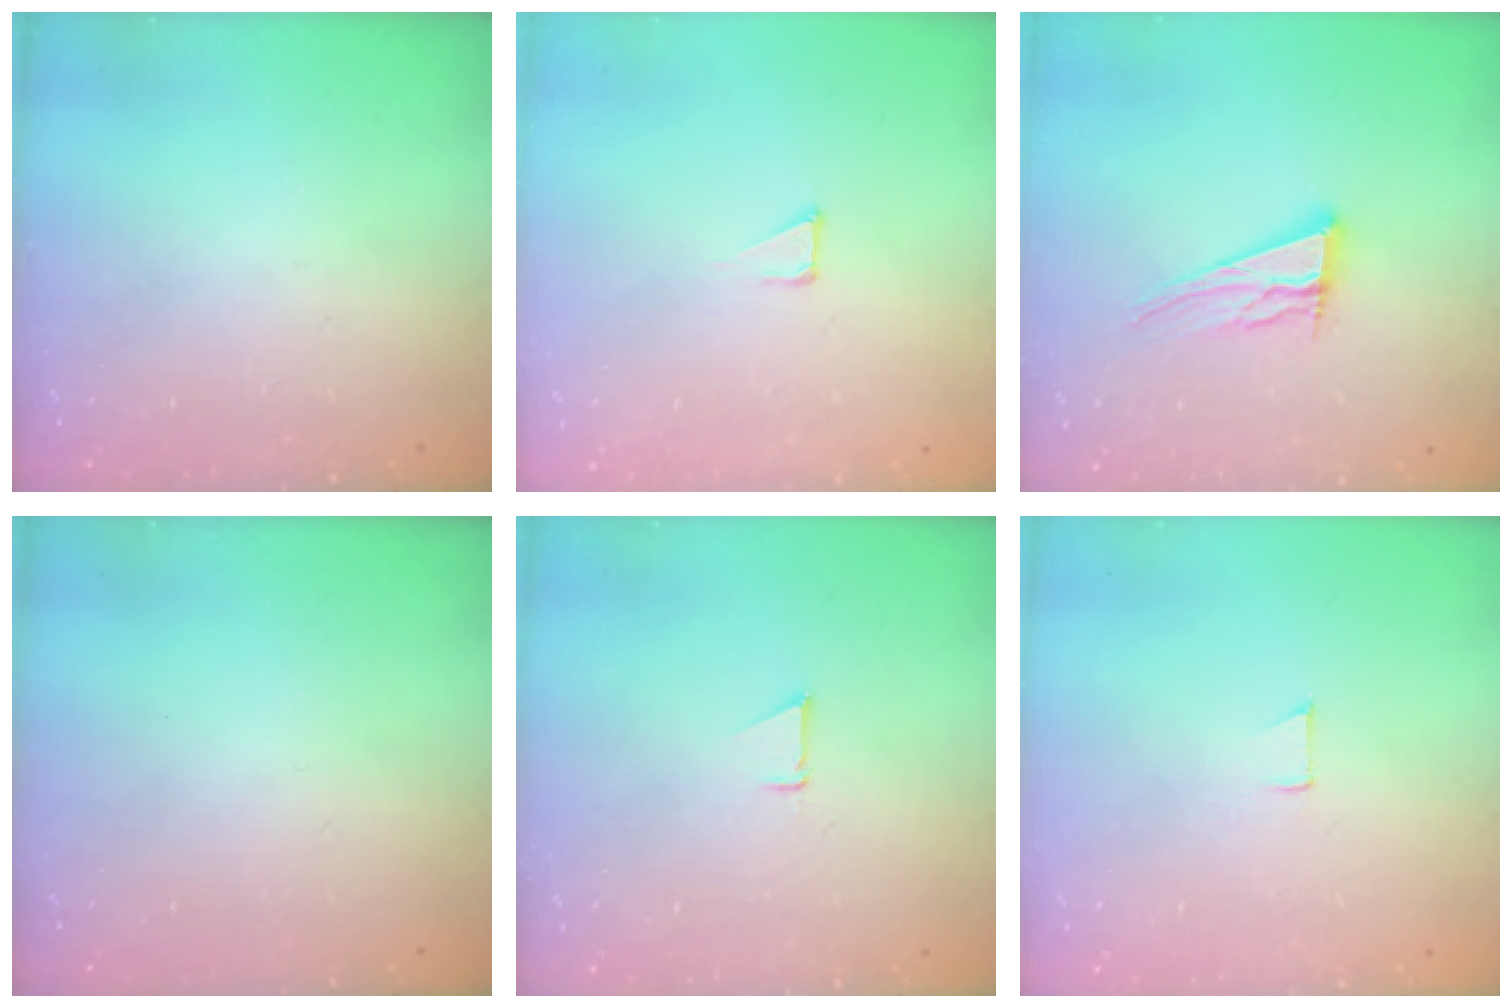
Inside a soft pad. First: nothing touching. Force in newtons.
{"total": 2.9, "press": 2.9, "slide": 0.3}
{"total": 13.0, "press": 12.7, "slide": 2.8}
{"total": 0.0}
{"total": 0.9, "press": 0.9, "slide": 0.1}
{"total": 3.4, "press": 3.4, "slide": 0.3}